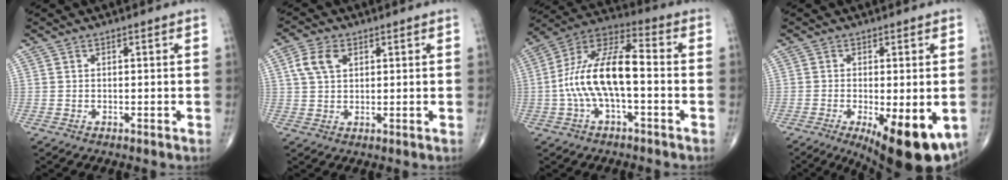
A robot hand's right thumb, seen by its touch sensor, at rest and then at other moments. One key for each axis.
{"total": 5.6, "fx": 2.0, "fy": 3.6, "fz": 3.8, "tx": -0.075, "ty": 0.005, "tz": 0.037}
{"total": 15.0, "fx": -2.0, "fy": 6.1, "fz": 13.6, "tx": -0.266, "ty": 0.050, "tz": -0.044}
{"total": 14.9, "fx": -5.8, "fy": 5.2, "fz": 12.7, "tx": -0.147, "ty": -0.017, "tz": -0.074}